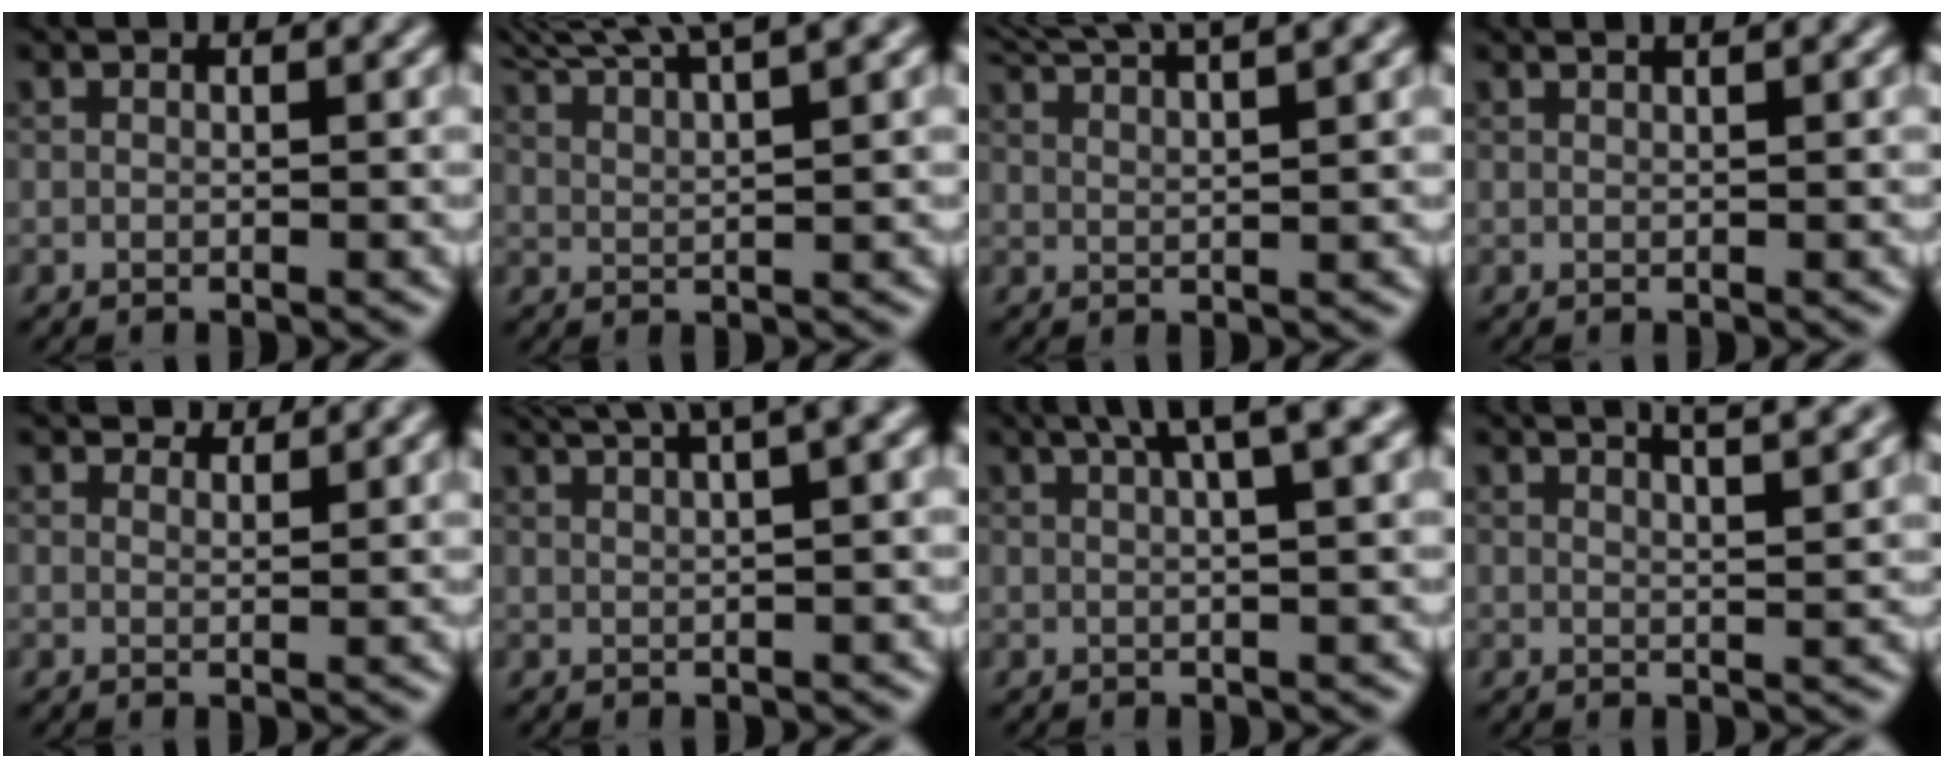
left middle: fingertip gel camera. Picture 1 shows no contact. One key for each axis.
{"total": 8.2, "fx": 6.8, "fy": 1.5, "fz": 4.3, "tx": -0.056, "ty": 0.029, "tz": 0.071}
{"total": 7.1, "fx": 5.8, "fy": 1.7, "fz": 3.8, "tx": -0.040, "ty": 0.037, "tz": 0.053}
{"total": 1.6, "fx": 1.1, "fy": 0.6, "fz": 1.0, "tx": -0.001, "ty": -0.005, "tz": -0.002}
{"total": 3.1, "fx": 3.0, "fy": 0.6, "fz": 0.7, "tx": -0.015, "ty": -0.005, "tz": 0.045}
{"total": 7.1, "fx": 4.9, "fy": 2.0, "fz": 4.7, "tx": -0.052, "ty": 0.042, "tz": 0.045}
{"total": 5.2, "fx": 3.1, "fy": 1.1, "fz": 4.1, "tx": -0.045, "ty": 0.021, "tz": 0.033}
{"total": 6.8, "fx": 4.8, "fy": 2.5, "fz": 4.0, "tx": -0.021, "ty": 0.046, "tz": 0.034}